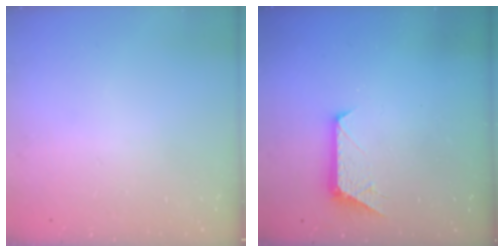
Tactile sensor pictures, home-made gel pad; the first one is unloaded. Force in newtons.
{"total": 7.4, "press": 7.3, "slide": 0.6}